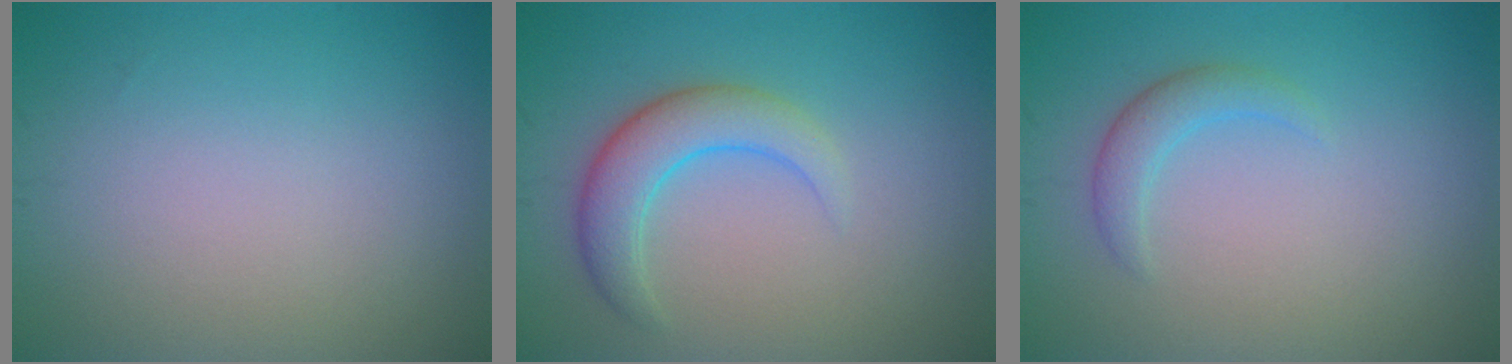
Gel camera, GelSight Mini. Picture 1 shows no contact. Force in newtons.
{"total": 4.0, "press": 4.0, "slide": 0.1}
{"total": 1.9, "press": 1.9, "slide": 0.1}